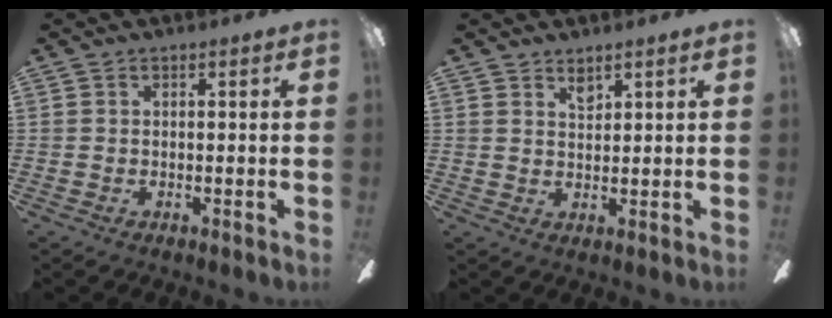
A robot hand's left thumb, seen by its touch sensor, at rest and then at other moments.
{"total": 2.8, "force": [2.4, 0.9, 1.0], "torque": [-0.009, -0.011, 0.041]}